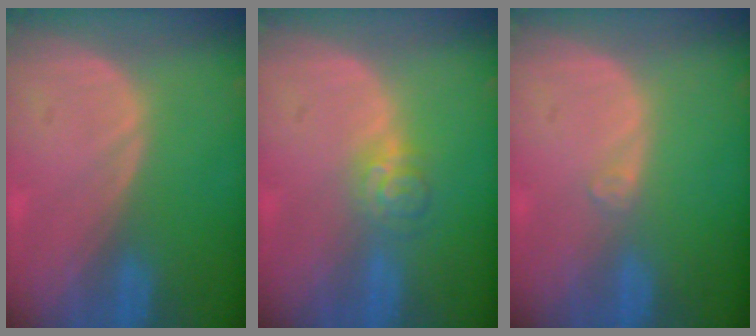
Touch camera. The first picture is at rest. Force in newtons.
{"total": 3.6, "press": 3.5, "slide": 0.5}
{"total": 0.9, "press": 0.8, "slide": 0.2}